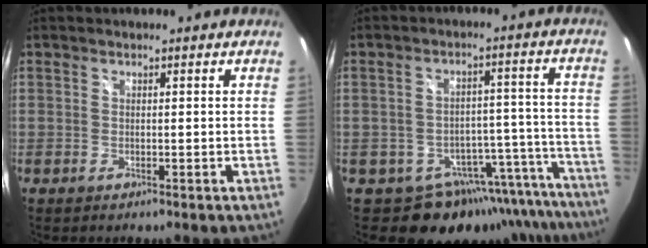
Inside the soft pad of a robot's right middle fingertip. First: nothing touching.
{"total": 17.0, "force": [-14.9, 7.6, 2.9], "torque": [-0.021, 0.057, -0.182]}